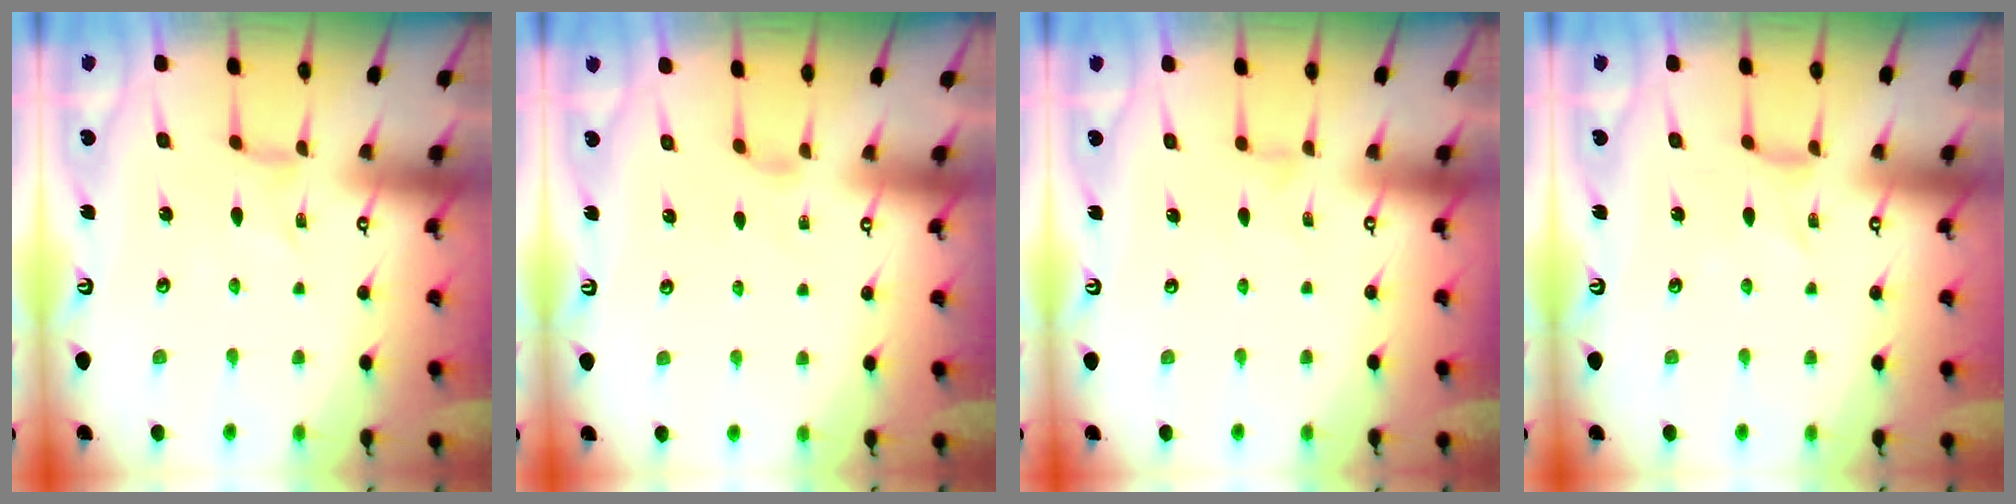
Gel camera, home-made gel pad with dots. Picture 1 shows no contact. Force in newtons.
{"total": 2.3, "press": 2.2, "slide": 0.5}
{"total": 0.0}
{"total": 0.0}